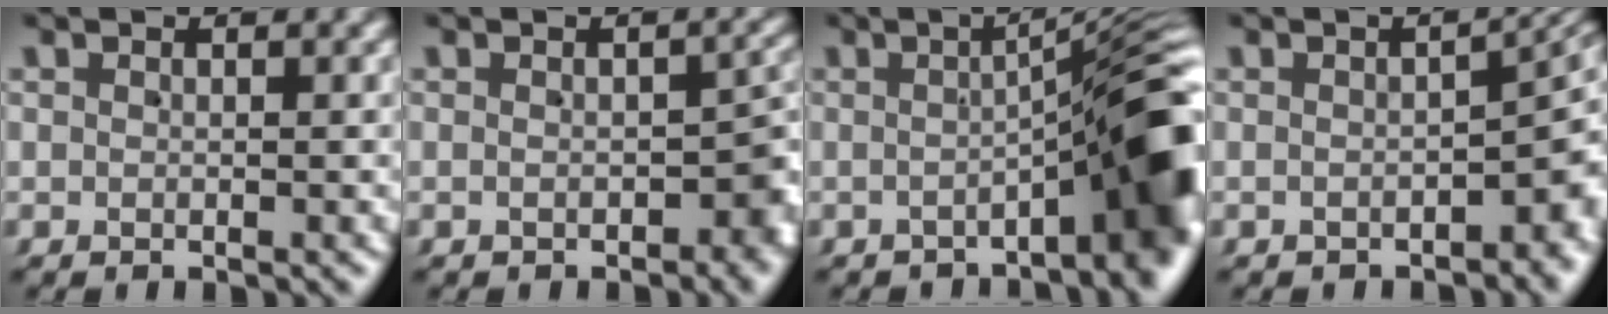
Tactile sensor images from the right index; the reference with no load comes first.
{"total": 2.9, "force": [-1.2, 1.6, 2.2], "torque": [-0.016, -0.004, -0.018]}
{"total": 9.5, "force": [-2.9, 2.6, 8.7], "torque": [-0.088, 0.017, -0.048]}
{"total": 3.8, "force": [-1.0, 1.4, 3.4], "torque": [-0.031, 0.010, -0.021]}